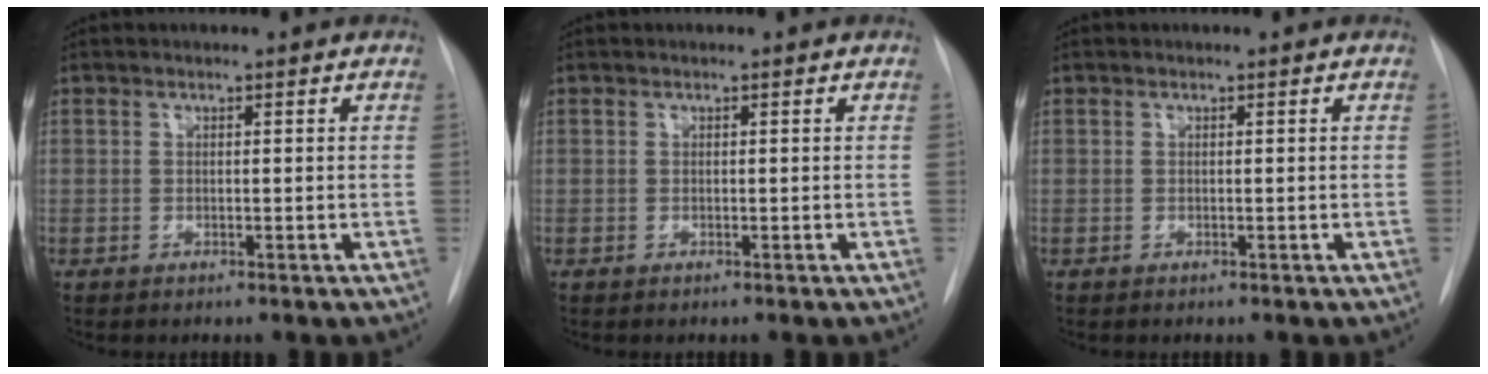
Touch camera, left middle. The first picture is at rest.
{"total": 0.0}
{"total": 0.0}